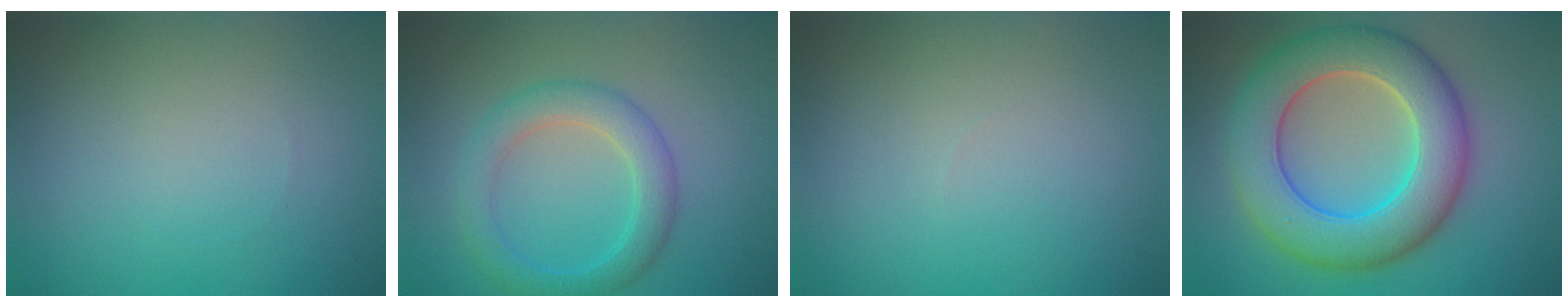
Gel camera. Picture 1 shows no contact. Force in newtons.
{"total": 3.8, "press": 3.8, "slide": 0.1}
{"total": 0.0}
{"total": 9.8, "press": 9.8, "slide": 0.6}